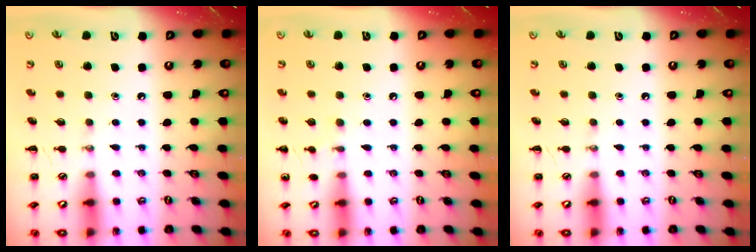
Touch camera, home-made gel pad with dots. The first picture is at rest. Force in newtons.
{"total": 5.6, "press": 5.3, "slide": 1.7}
{"total": 0.0}